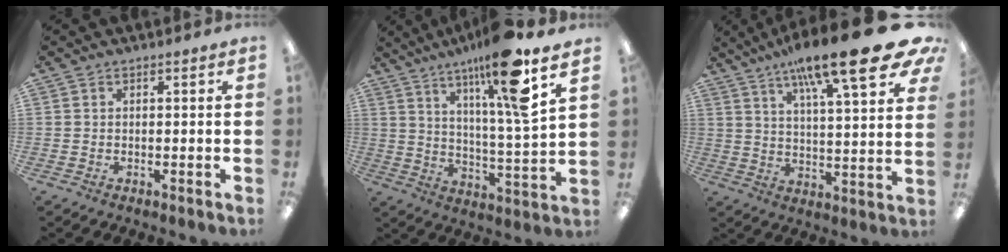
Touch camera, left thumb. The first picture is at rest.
{"total": 17.0, "force": [11.3, 1.2, 12.6], "torque": [-0.214, -0.056, 0.165]}
{"total": 21.7, "force": [13.8, 5.0, 15.9], "torque": [-0.245, -0.079, 0.216]}